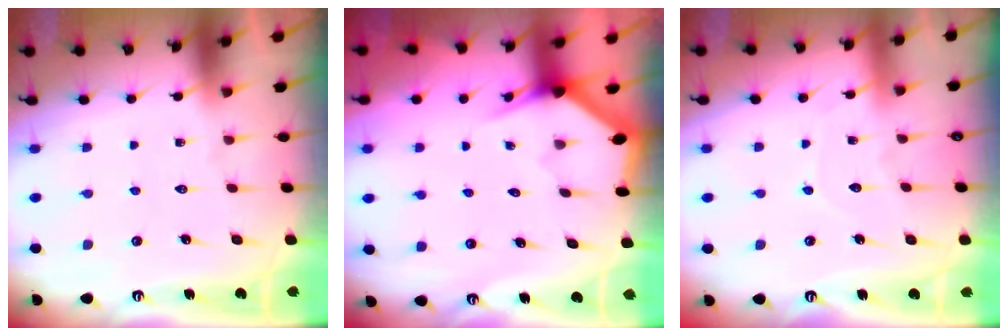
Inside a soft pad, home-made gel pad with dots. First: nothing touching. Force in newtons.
{"total": 3.1, "press": 3.1, "slide": 0.2}
{"total": 5.3, "press": 5.3, "slide": 0.6}